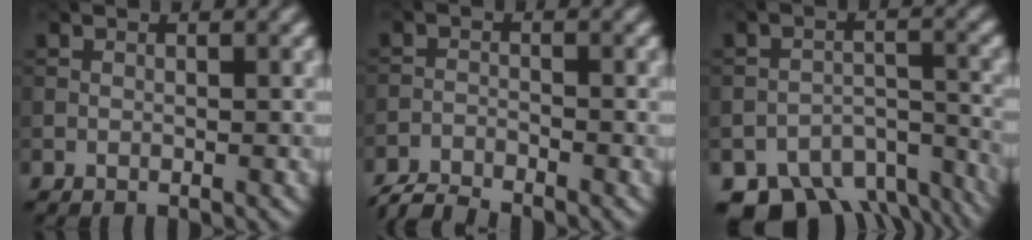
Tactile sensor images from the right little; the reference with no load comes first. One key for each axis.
{"total": 3.3, "fx": -3.2, "fy": 0.2, "fz": 0.7, "tx": -0.018, "ty": -0.006, "tz": -0.070}
{"total": 10.2, "fx": -8.6, "fy": 4.4, "fz": 3.5, "tx": -0.042, "ty": -0.018, "tz": -0.115}